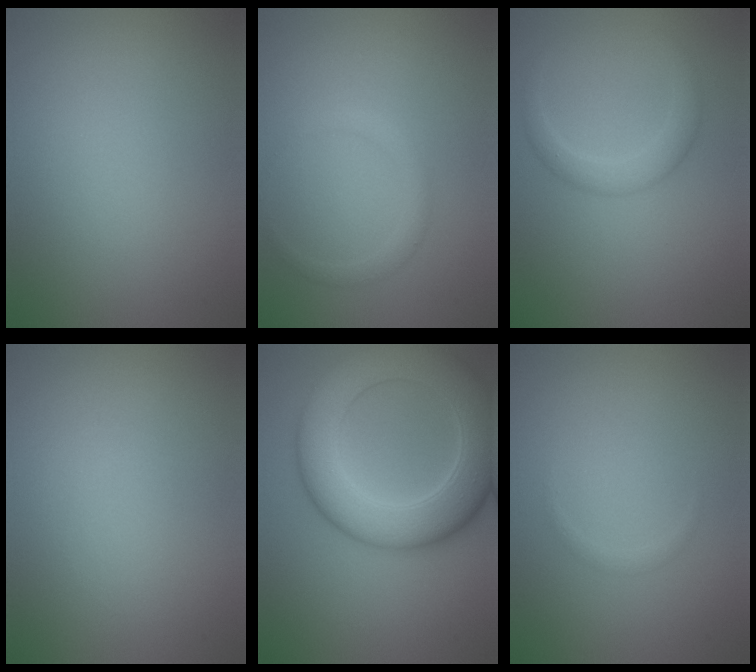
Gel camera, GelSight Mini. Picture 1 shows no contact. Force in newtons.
{"total": 1.3, "press": 1.3, "slide": 0.1}
{"total": 2.2, "press": 2.2, "slide": 0.1}
{"total": 0.0}
{"total": 9.5, "press": 9.5, "slide": 0.2}
{"total": 0.6, "press": 0.6, "slide": 0.0}